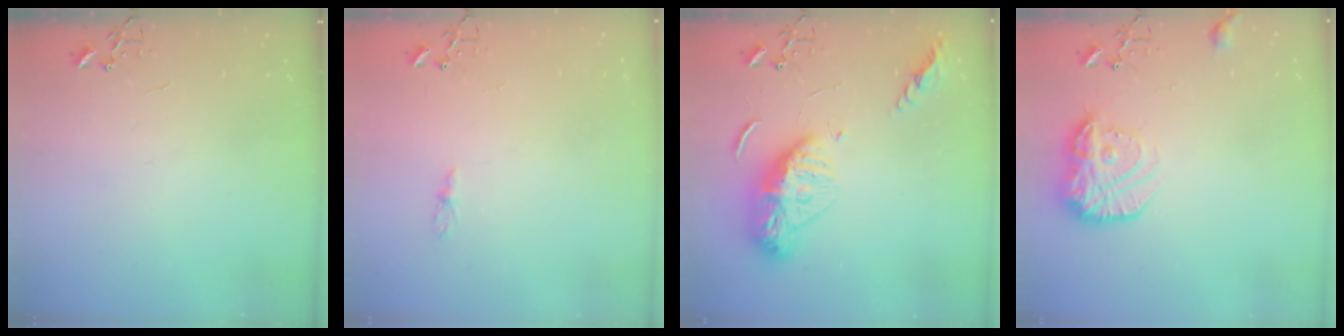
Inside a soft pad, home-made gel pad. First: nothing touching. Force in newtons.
{"total": 4.4, "press": 4.3, "slide": 0.5}
{"total": 15.4, "press": 15.3, "slide": 1.2}
{"total": 16.5, "press": 16.5, "slide": 1.1}